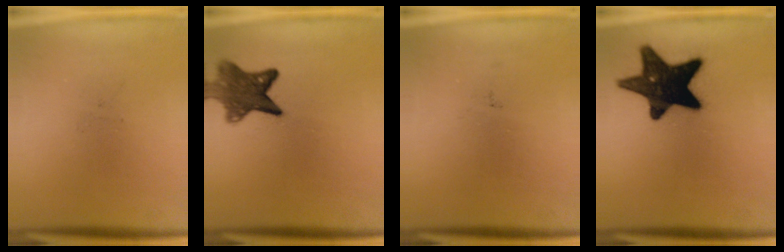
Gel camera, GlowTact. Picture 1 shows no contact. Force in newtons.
{"total": 8.1}
{"total": 0.0}
{"total": 17.2}